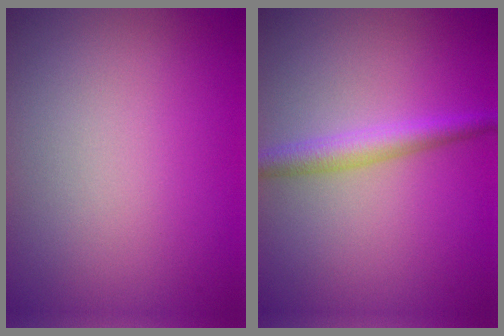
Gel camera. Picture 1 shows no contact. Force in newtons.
{"total": 2.7, "press": 2.7, "slide": 0.0}